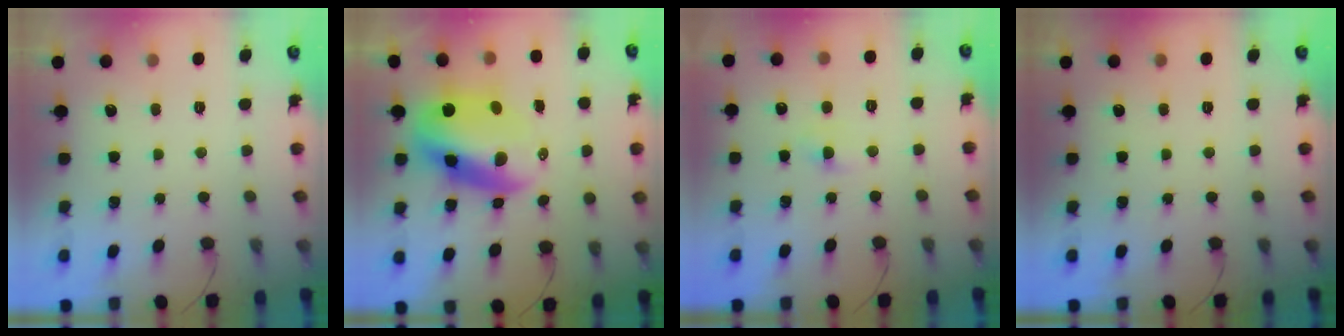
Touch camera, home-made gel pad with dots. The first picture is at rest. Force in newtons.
{"total": 14.2, "press": 13.8, "slide": 3.3}
{"total": 2.8, "press": 2.5, "slide": 1.2}
{"total": 0.0}